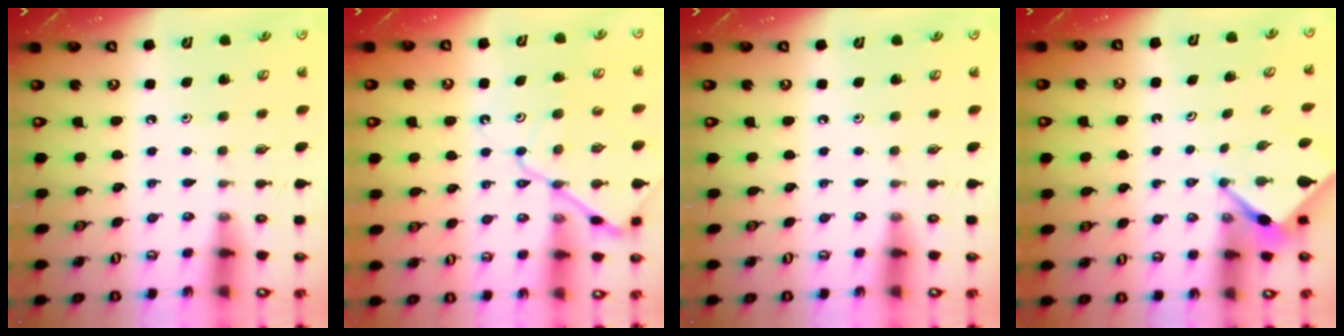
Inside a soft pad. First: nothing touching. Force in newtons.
{"total": 12.4, "press": 12.3, "slide": 1.2}
{"total": 0.0}
{"total": 4.0, "press": 3.9, "slide": 0.4}